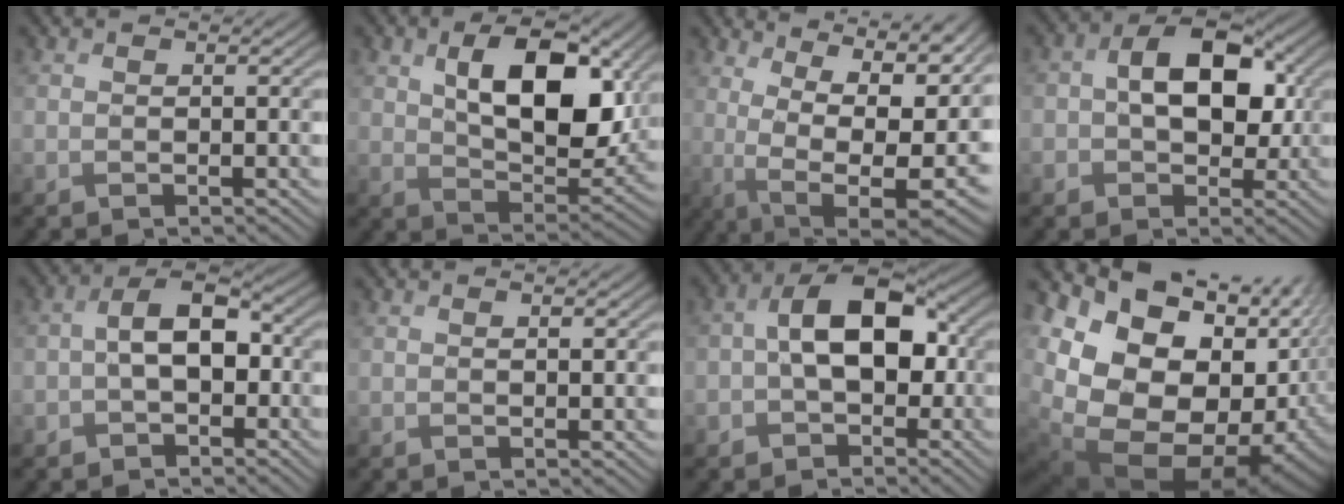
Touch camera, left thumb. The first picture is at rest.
{"total": 12.5, "force": [3.2, 6.9, 9.9], "torque": [-0.155, -0.009, 0.059]}
{"total": 15.4, "force": [2.6, 7.6, 13.1], "torque": [-0.210, 0.010, 0.062]}
{"total": 10.1, "force": [0.5, 7.0, 7.2], "torque": [-0.113, 0.008, -0.002]}
{"total": 7.4, "force": [-1.4, 4.8, 5.4], "torque": [-0.091, 0.009, -0.034]}
{"total": 0.5, "force": [0.2, 0.3, 0.4], "torque": [-0.004, -0.001, 0.003]}
{"total": 11.1, "force": [-1.0, 7.4, 8.3], "torque": [-0.132, 0.015, -0.030]}
{"total": 19.0, "force": [-0.8, 14.5, 12.2], "torque": [-0.227, -0.032, 0.019]}